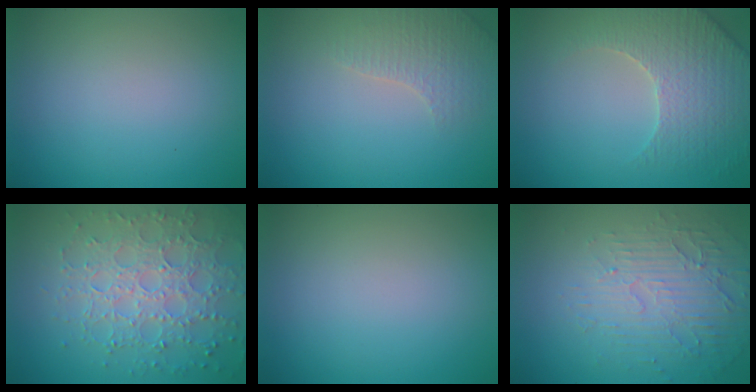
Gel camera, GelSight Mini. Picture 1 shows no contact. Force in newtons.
{"total": 2.6, "press": 2.5, "slide": 0.5}
{"total": 4.6, "press": 4.3, "slide": 1.4}
{"total": 6.5, "press": 5.3, "slide": 3.9}
{"total": 0.0}
{"total": 5.4, "press": 3.4, "slide": 4.3}